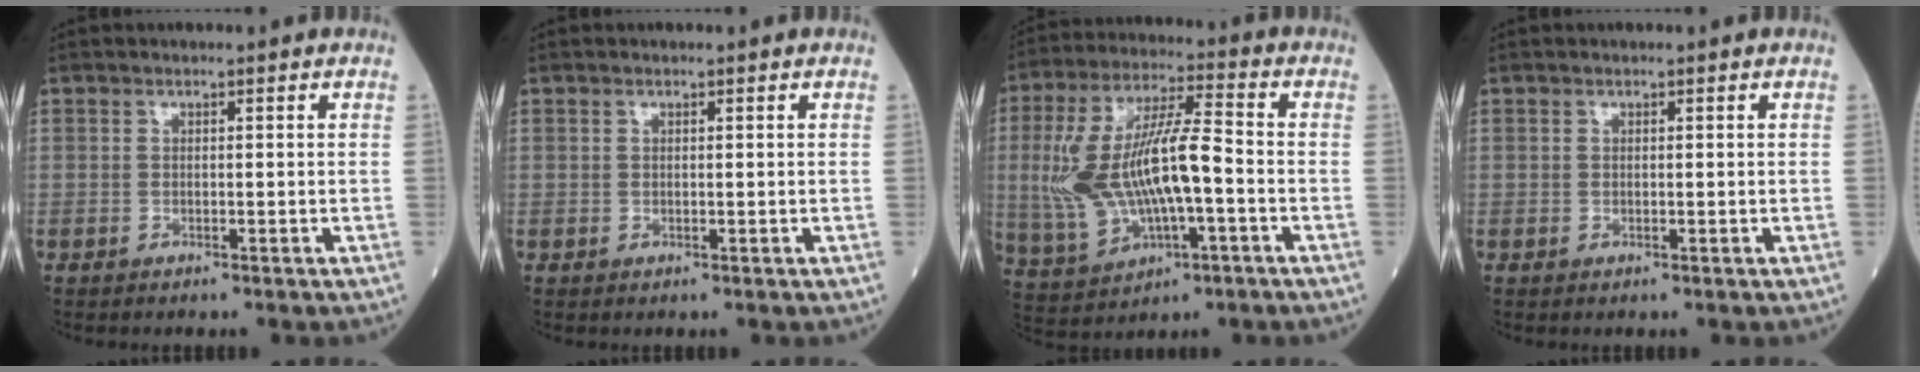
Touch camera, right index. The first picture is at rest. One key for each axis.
{"total": 0.0}
{"total": 15.2, "fx": -1.5, "fy": 4.5, "fz": 14.4, "tx": -0.303, "ty": 0.016, "tz": -0.015}
{"total": 0.0}